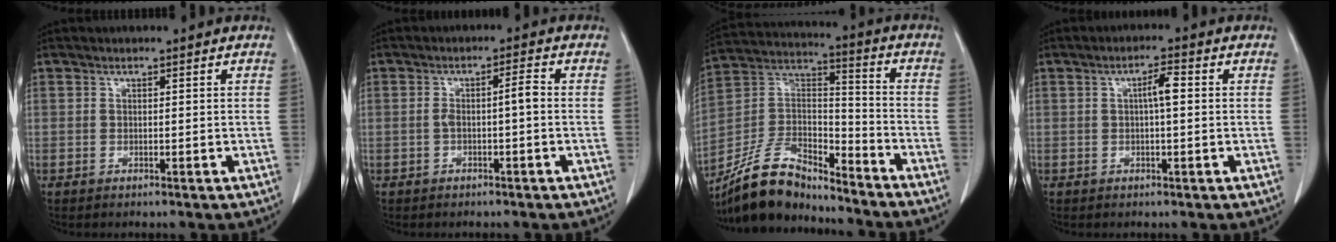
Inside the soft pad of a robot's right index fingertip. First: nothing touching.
{"total": 2.9, "force": [-0.5, 0.3, 2.9], "torque": [-0.052, 0.012, -0.005]}
{"total": 14.7, "force": [-13.3, 3.8, 5.0], "torque": [-0.094, 0.031, -0.243]}
{"total": 2.9, "force": [0.2, 0.4, 2.9], "torque": [-0.051, 0.007, 0.003]}